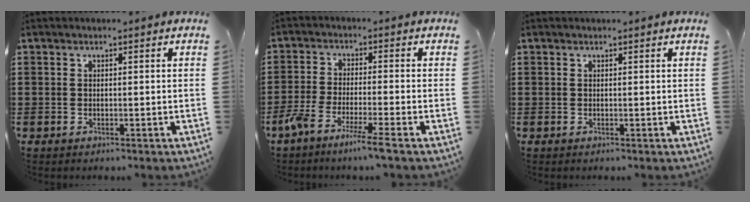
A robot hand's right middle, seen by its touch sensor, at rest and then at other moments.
{"total": 5.4, "force": [-4.1, -0.3, 3.4], "torque": [-0.082, -0.019, -0.081]}
{"total": 0.0}